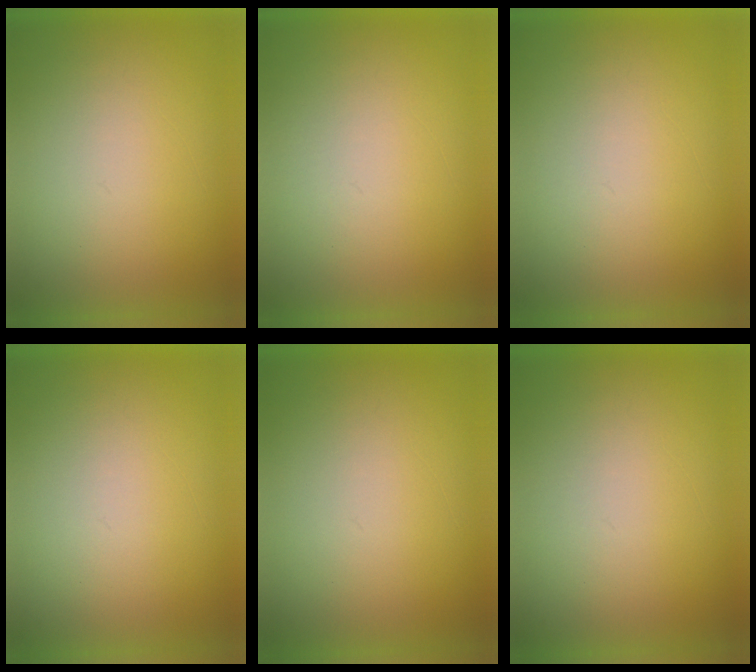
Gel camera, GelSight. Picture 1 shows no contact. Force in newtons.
{"total": 1.2}
{"total": 1.0}
{"total": 1.1}
{"total": 0.0}
{"total": 1.1}